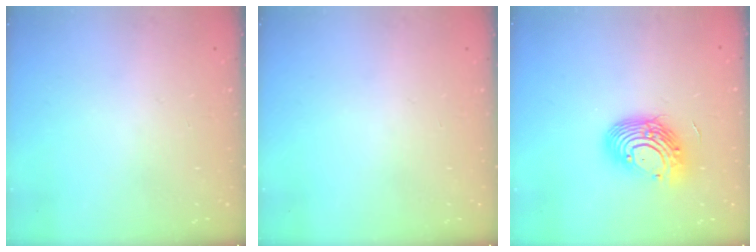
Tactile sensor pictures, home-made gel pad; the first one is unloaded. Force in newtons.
{"total": 0.0}
{"total": 12.4, "press": 12.3, "slide": 1.8}